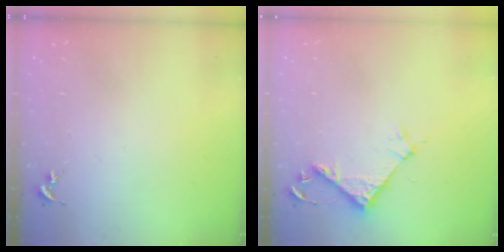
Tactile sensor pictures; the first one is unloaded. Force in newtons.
{"total": 5.4, "press": 5.4, "slide": 0.4}